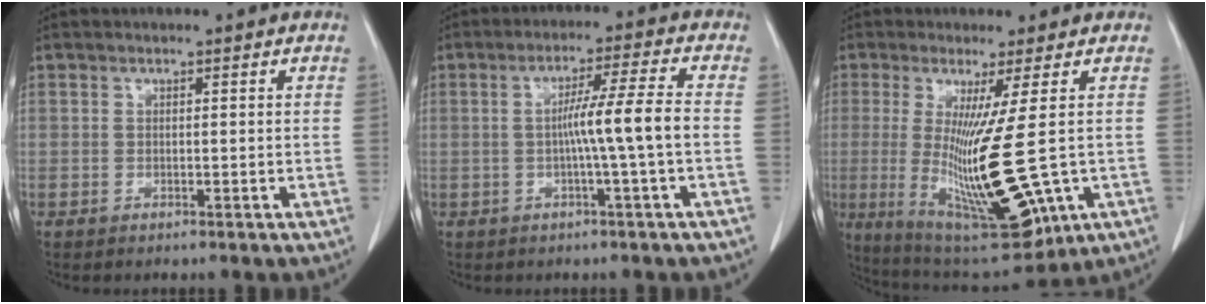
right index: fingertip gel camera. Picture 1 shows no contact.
{"total": 6.9, "force": [-1.1, -1.5, 6.7], "torque": [-0.112, 0.010, -0.016]}
{"total": 18.2, "force": [-2.2, 2.3, 17.9], "torque": [-0.349, -0.044, -0.019]}